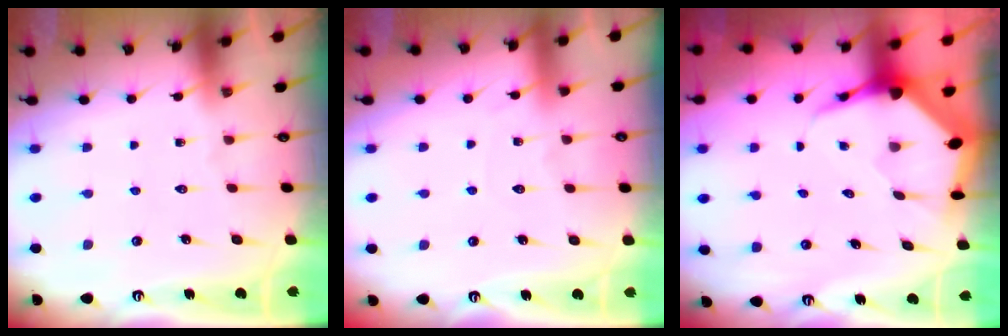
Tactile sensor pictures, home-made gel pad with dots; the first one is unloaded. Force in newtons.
{"total": 4.7, "press": 4.7, "slide": 0.5}
{"total": 5.6, "press": 5.5, "slide": 0.8}